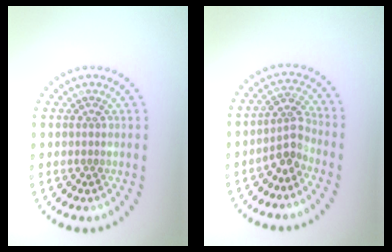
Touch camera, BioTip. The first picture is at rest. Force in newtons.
{"total": 2.7, "press": 2.0, "slide": 1.8}